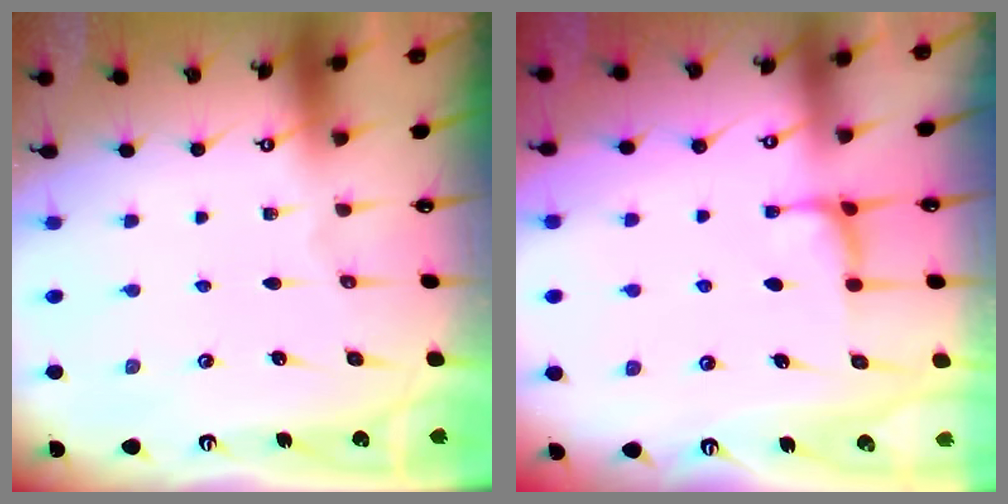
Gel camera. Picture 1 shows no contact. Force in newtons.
{"total": 0.7, "press": 0.4, "slide": 0.6}